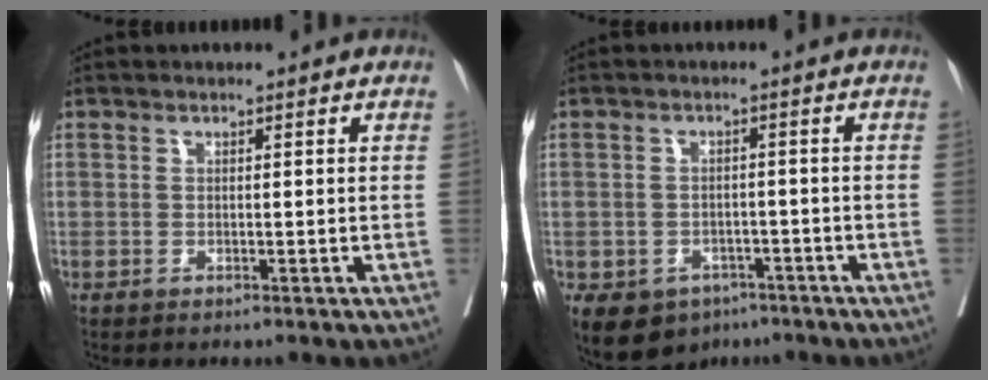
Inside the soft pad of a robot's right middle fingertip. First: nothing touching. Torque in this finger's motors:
{"motor_torque": [0.71, -0.70, 0.07, 0.06]}